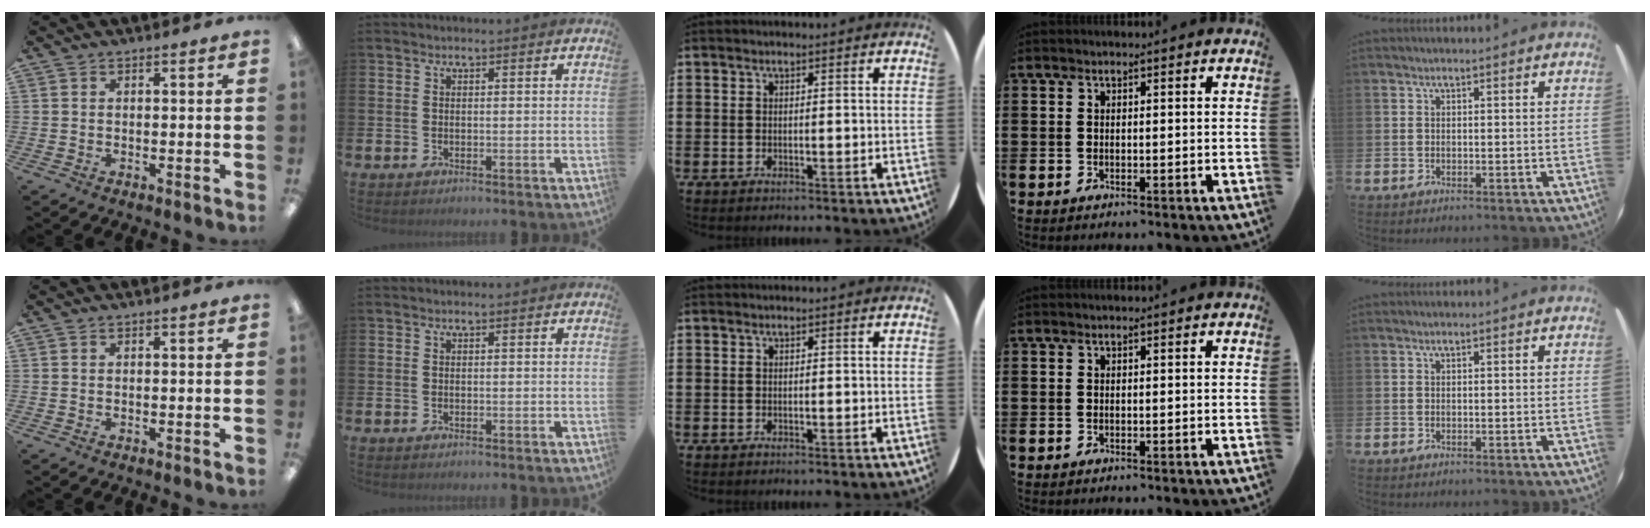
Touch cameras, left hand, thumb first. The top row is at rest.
{}